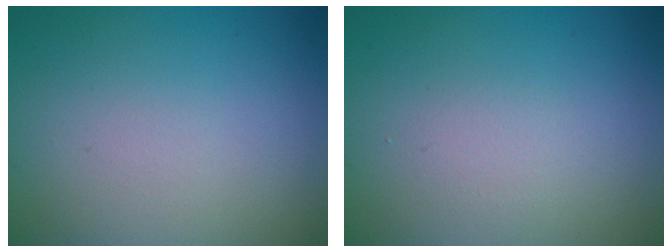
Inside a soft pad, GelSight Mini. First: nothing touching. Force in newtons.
{"total": 1.1, "press": 1.1, "slide": 0.0}